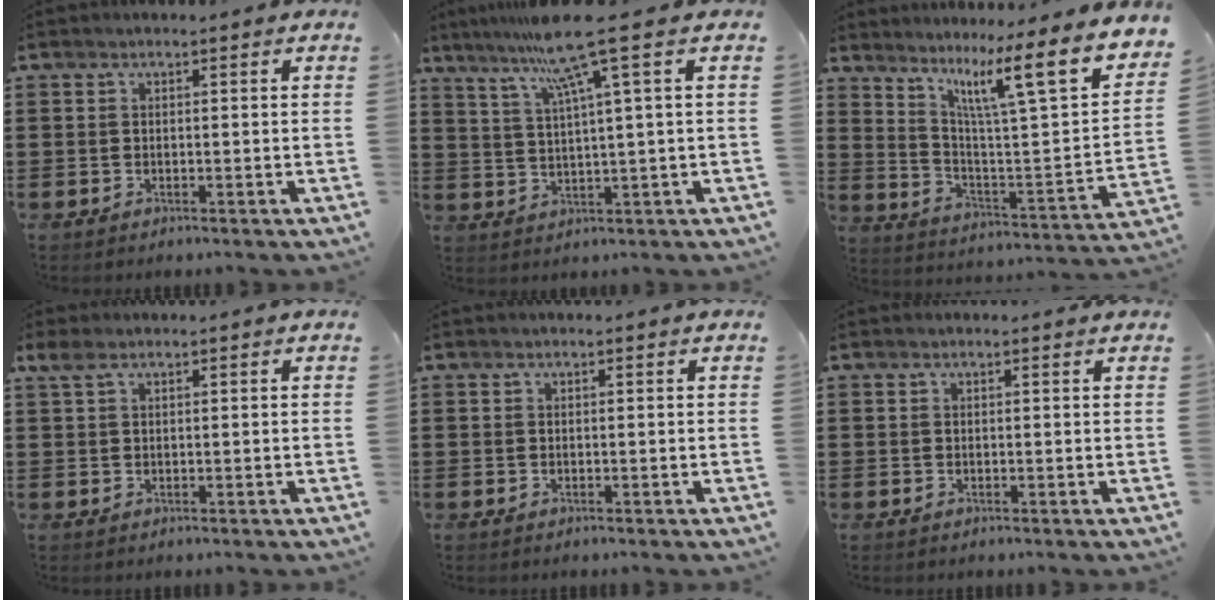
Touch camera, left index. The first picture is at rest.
{"total": 9.5, "force": [5.1, -0.8, 8.0], "torque": [-0.173, -0.011, 0.082]}
{"total": 12.4, "force": [8.0, 0.9, 9.4], "torque": [-0.176, -0.069, 0.115]}
{"total": 1.9, "force": [0.8, 0.9, 1.5], "torque": [-0.040, 0.003, 0.011]}
{"total": 0.0}
{"total": 0.0}